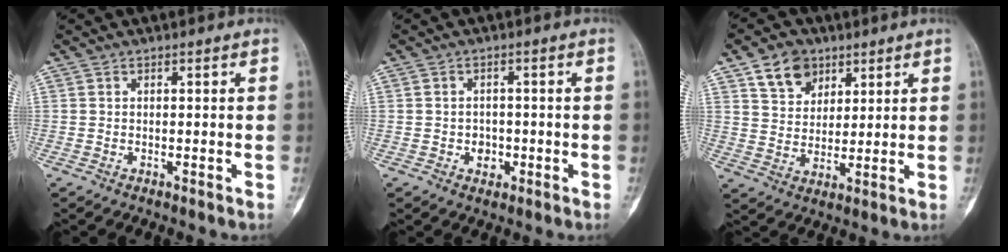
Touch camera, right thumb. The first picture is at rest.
{"total": 2.6, "force": [-0.9, 2.1, 1.1], "torque": [0.000, 0.005, -0.010]}
{"total": 8.5, "force": [4.8, 6.1, 3.5], "torque": [-0.035, -0.023, 0.087]}